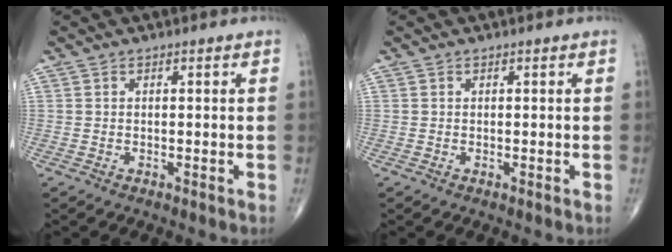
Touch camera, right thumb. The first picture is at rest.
{"total": 0.0}